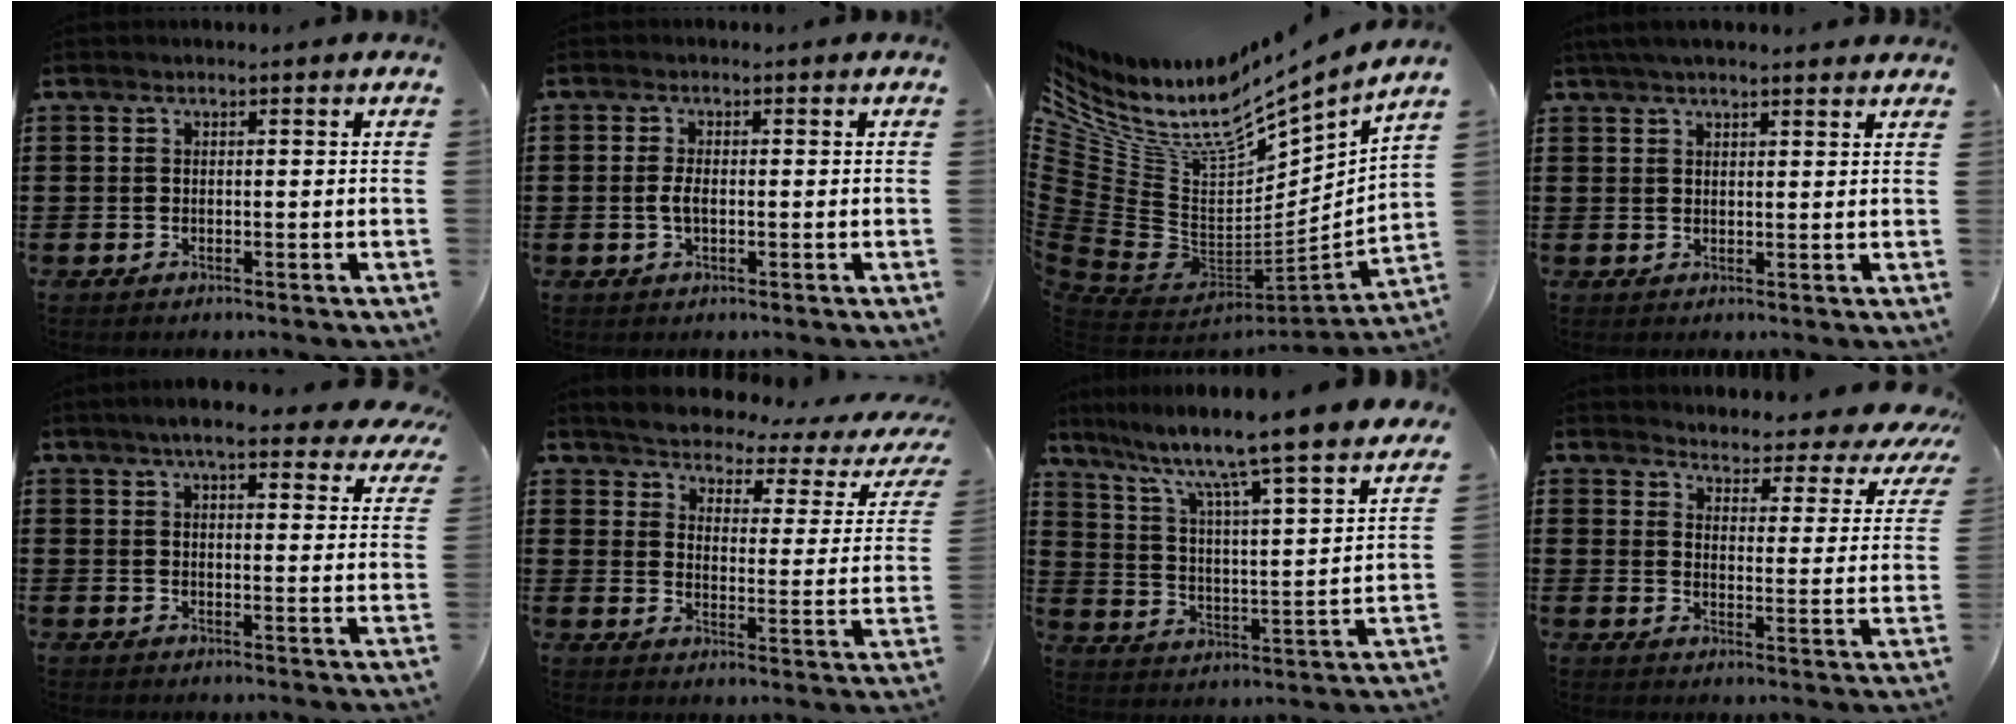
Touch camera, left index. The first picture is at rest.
{"total": 2.1, "force": [-0.5, 0.7, 2.0], "torque": [-0.052, -0.006, -0.013]}
{"total": 11.8, "force": [7.6, 4.5, 7.9], "torque": [-0.195, -0.069, 0.118]}
{"total": 2.7, "force": [2.4, 0.1, 1.3], "torque": [-0.030, 0.002, 0.044]}
{"total": 7.0, "force": [5.8, 1.0, 3.7], "torque": [-0.072, -0.015, 0.102]}
{"total": 2.4, "force": [2.3, -0.3, 0.6], "torque": [-0.034, -0.030, 0.029]}
{"total": 8.7, "force": [7.3, -0.9, 4.6], "torque": [-0.120, -0.066, 0.113]}
{"total": 3.6, "force": [3.5, -0.1, 0.8], "torque": [-0.023, -0.045, 0.049]}